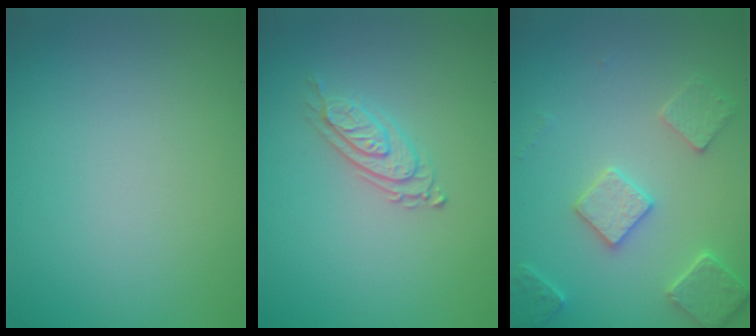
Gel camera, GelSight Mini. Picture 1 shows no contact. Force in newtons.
{"total": 2.4, "press": 2.0, "slide": 1.4}
{"total": 3.7, "press": 3.4, "slide": 1.4}